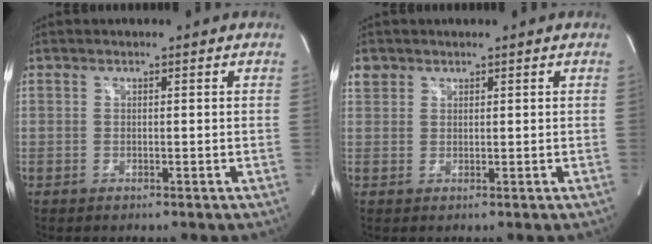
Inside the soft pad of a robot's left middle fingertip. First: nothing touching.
{"total": 1.8, "force": [1.2, 1.3, 0.1], "torque": [0.004, 0.007, 0.020]}